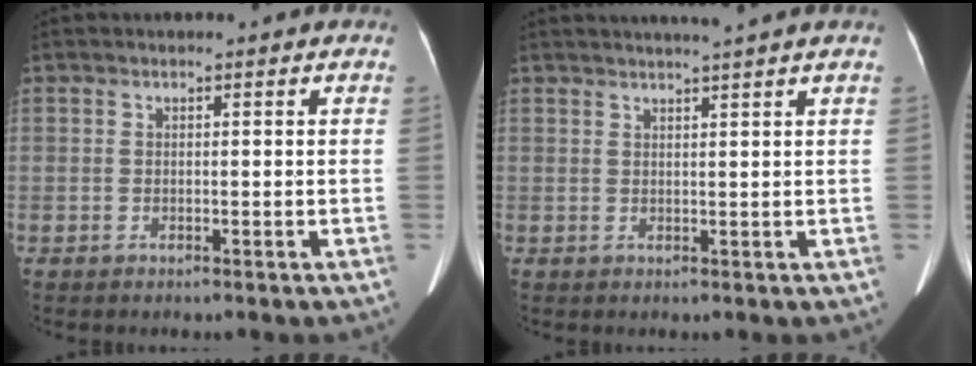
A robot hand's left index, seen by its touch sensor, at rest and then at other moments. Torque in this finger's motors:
{"motor_torque": [0.30, -0.44, 0.02, 0.07]}